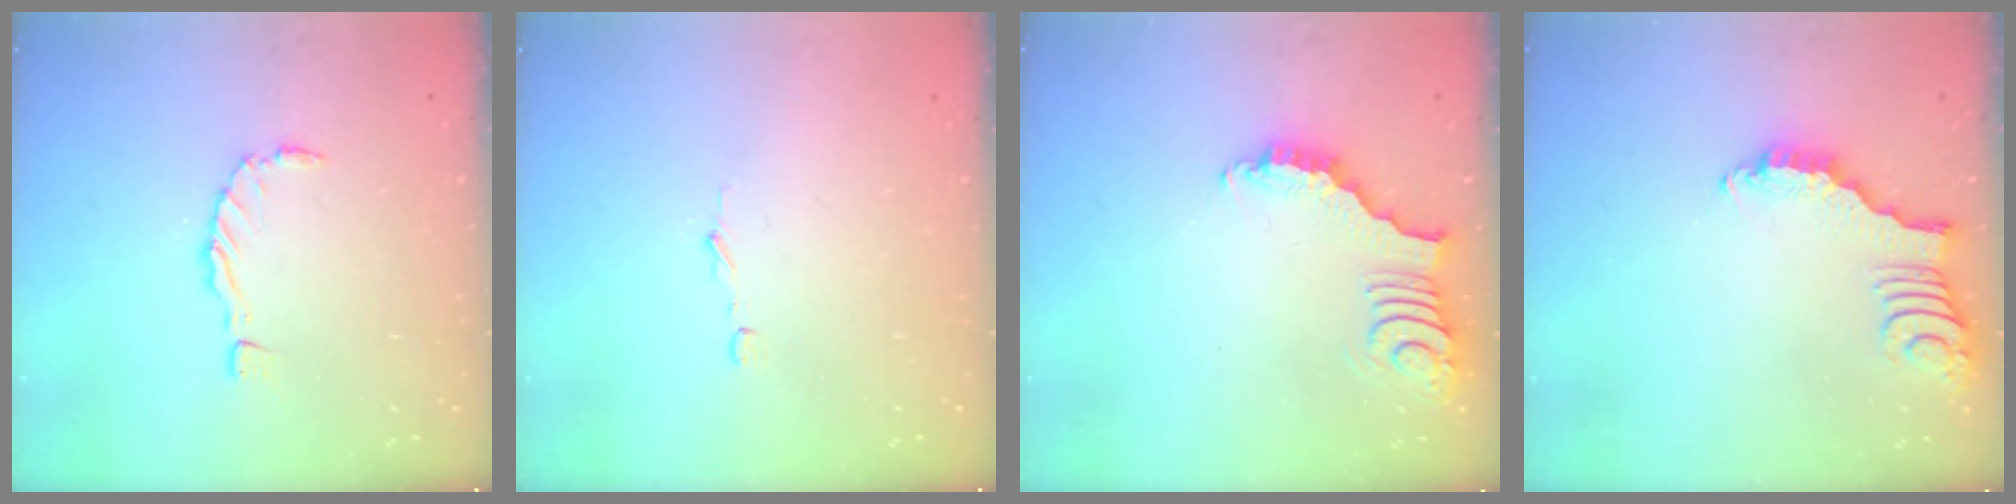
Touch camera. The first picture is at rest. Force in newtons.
{"total": 2.8, "press": 2.8, "slide": 0.2}
{"total": 3.4, "press": 3.4, "slide": 0.6}
{"total": 2.7, "press": 2.7, "slide": 0.4}